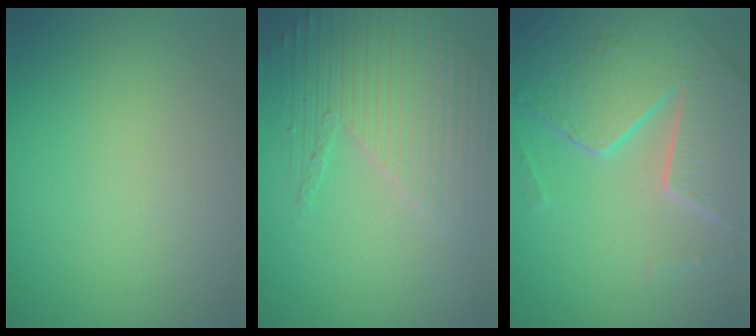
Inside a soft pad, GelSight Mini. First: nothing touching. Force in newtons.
{"total": 3.7, "press": 3.7, "slide": 0.7}
{"total": 8.3, "press": 5.9, "slide": 5.9}